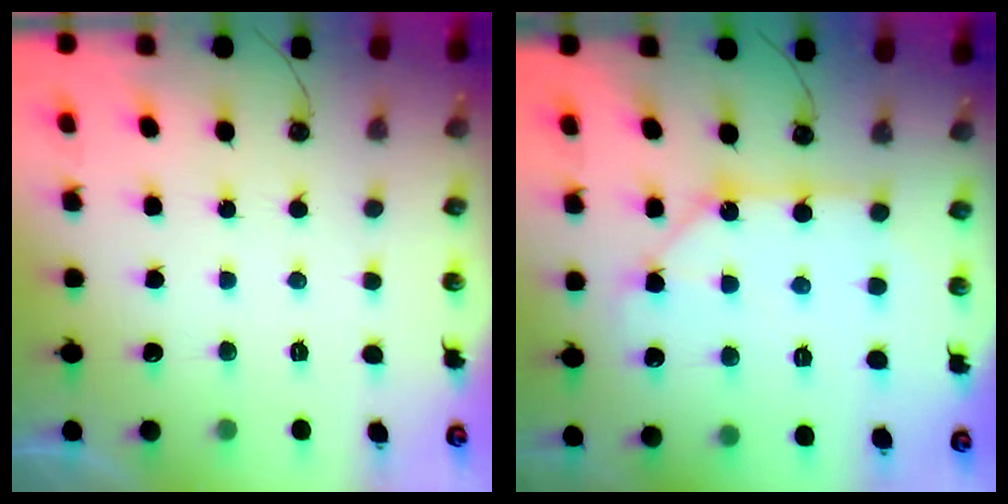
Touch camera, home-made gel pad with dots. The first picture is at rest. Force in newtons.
{"total": 9.4, "press": 9.4, "slide": 0.9}